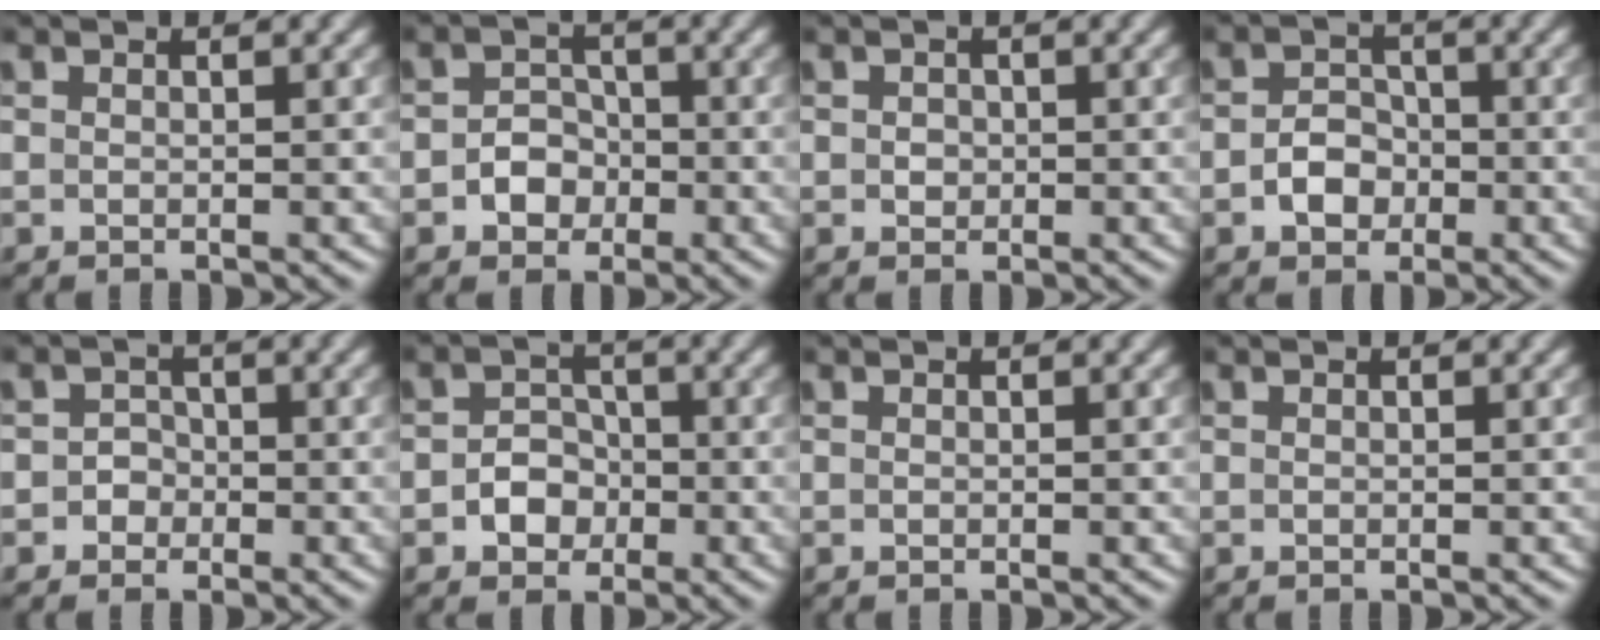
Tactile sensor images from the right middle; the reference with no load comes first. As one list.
[{"total": 2.6, "force": [-0.9, 2.2, 1.0], "torque": [0.000, 0.002, -0.025]}, {"total": 1.0, "force": [0.1, 0.9, 0.4], "torque": [-0.004, -0.001, -0.001]}, {"total": 2.7, "force": [-1.0, 2.1, 1.3], "torque": [-0.018, 0.002, -0.021]}, {"total": 1.4, "force": [-0.4, 1.3, 0.3], "torque": [0.015, 0.003, -0.015]}, {"total": 2.8, "force": [-0.9, 2.4, 1.2], "torque": [-0.002, 0.003, -0.025]}, {"total": 0.0}, {"total": 0.0}]